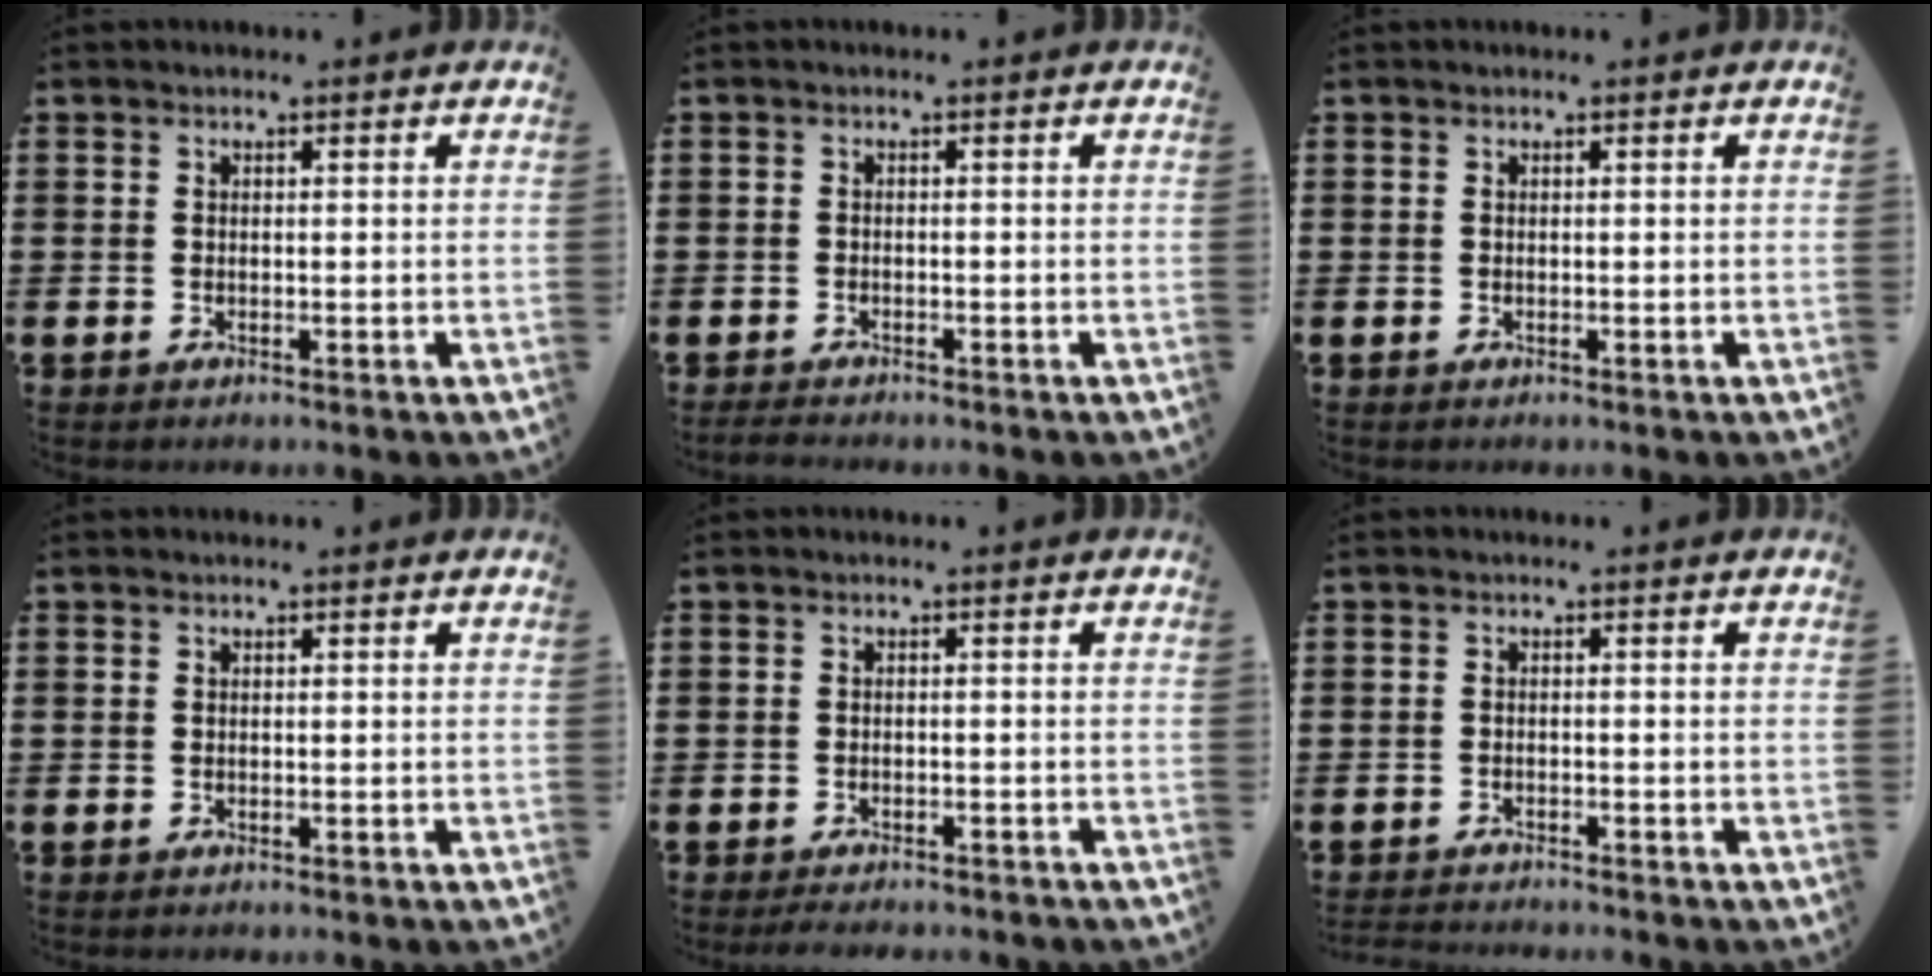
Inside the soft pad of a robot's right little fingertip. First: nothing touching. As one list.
[{"total": 0.8, "force": [-0.7, 0.2, 0.4], "torque": [-0.009, 0.000, -0.016]}, {"total": 0.0}, {"total": 0.0}, {"total": 1.4, "force": [-1.4, 0.1, 0.3], "torque": [-0.008, 0.002, -0.028]}, {"total": 1.2, "force": [-1.2, -0.1, 0.0], "torque": [-0.003, 0.001, -0.024]}]